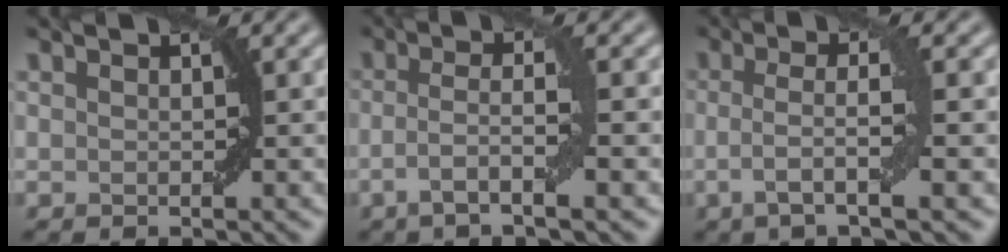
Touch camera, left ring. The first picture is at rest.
{"total": 3.8, "force": [-1.3, 0.5, 3.5], "torque": [-0.060, 0.008, -0.035]}
{"total": 4.1, "force": [-0.7, 0.6, 4.0], "torque": [-0.070, 0.002, -0.016]}